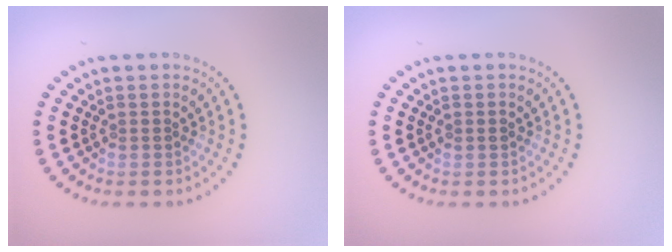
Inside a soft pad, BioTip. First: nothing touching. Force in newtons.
{"total": 0.8, "press": 0.7, "slide": 0.1}